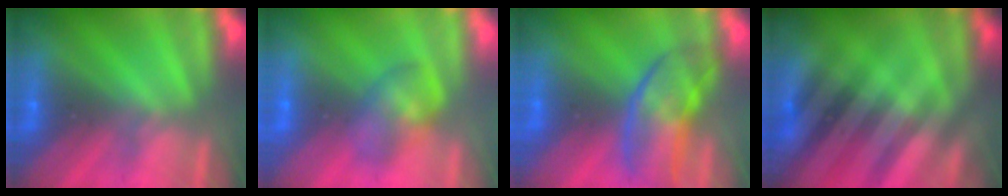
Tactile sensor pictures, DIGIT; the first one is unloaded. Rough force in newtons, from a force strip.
{"total": 3.4}
{"total": 2.7}
{"total": 2.9}